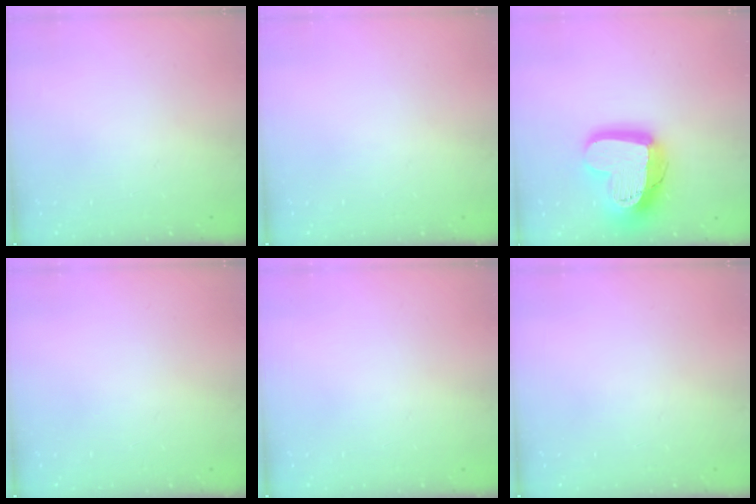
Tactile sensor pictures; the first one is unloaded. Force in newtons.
{"total": 0.0}
{"total": 21.6, "press": 21.5, "slide": 1.9}
{"total": 0.0}
{"total": 0.0}
{"total": 0.0}